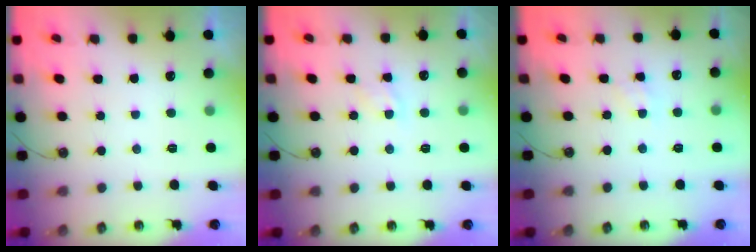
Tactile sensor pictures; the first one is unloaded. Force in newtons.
{"total": 8.0, "press": 8.0, "slide": 0.7}
{"total": 1.3, "press": 1.3, "slide": 0.2}